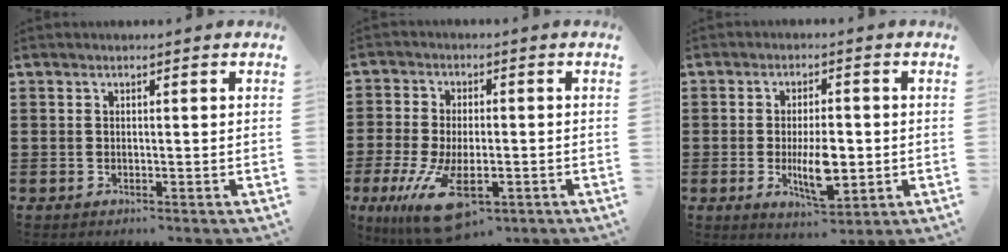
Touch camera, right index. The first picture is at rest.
{"total": 10.7, "force": [-4.9, 4.6, 8.3], "torque": [-0.189, -0.007, -0.090]}
{"total": 7.6, "force": [-1.2, 2.8, 6.9], "torque": [-0.130, -0.007, -0.025]}